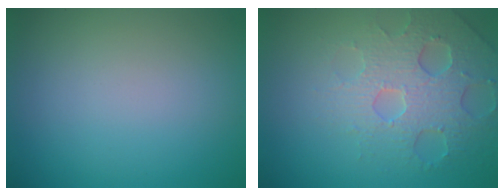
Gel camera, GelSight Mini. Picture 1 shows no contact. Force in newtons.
{"total": 4.3, "press": 4.2, "slide": 0.7}